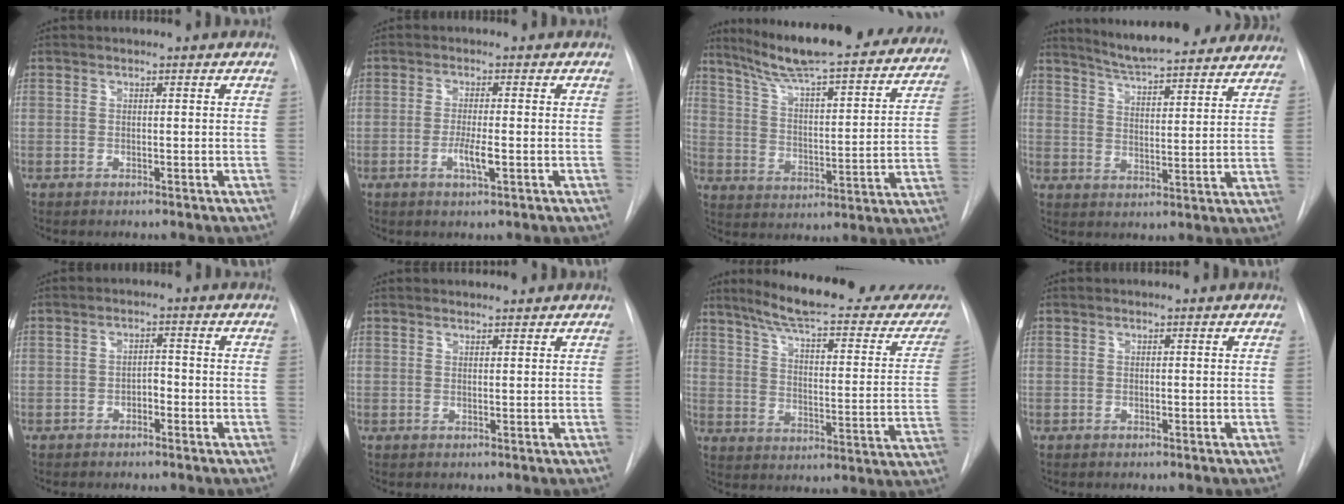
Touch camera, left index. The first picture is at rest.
{"total": 3.8, "force": [-2.6, 0.1, 2.8], "torque": [-0.055, -0.008, -0.041]}
{"total": 28.4, "force": [24.4, 3.9, 14.0], "torque": [-0.212, -0.048, 0.319]}
{"total": 20.5, "force": [18.3, 3.0, 8.7], "torque": [-0.127, -0.021, 0.234]}
{"total": 2.9, "force": [-2.7, 0.8, 0.9], "torque": [-0.007, 0.003, -0.042]}
{"total": 0.9, "force": [0.9, 0.0, 0.1], "torque": [-0.005, 0.010, 0.012]}
{"total": 25.9, "force": [22.1, 3.6, 12.9], "torque": [-0.176, -0.063, 0.271]}
{"total": 0.0}